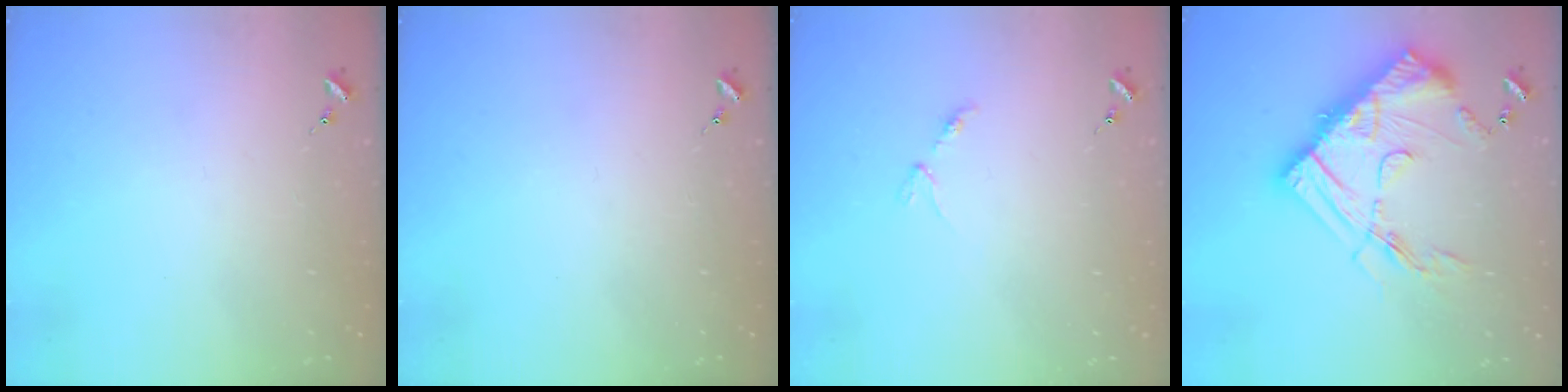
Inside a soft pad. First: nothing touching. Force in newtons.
{"total": 0.0}
{"total": 2.8, "press": 2.8, "slide": 0.5}
{"total": 21.5, "press": 21.4, "slide": 1.6}